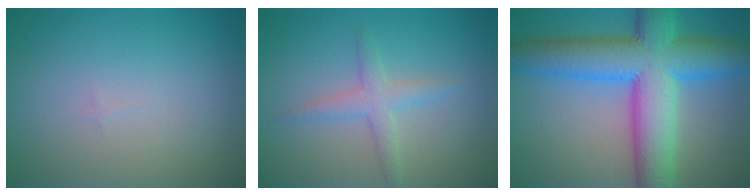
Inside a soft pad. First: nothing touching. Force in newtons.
{"total": 2.3, "press": 2.3, "slide": 0.1}
{"total": 12.5, "press": 12.5, "slide": 0.2}